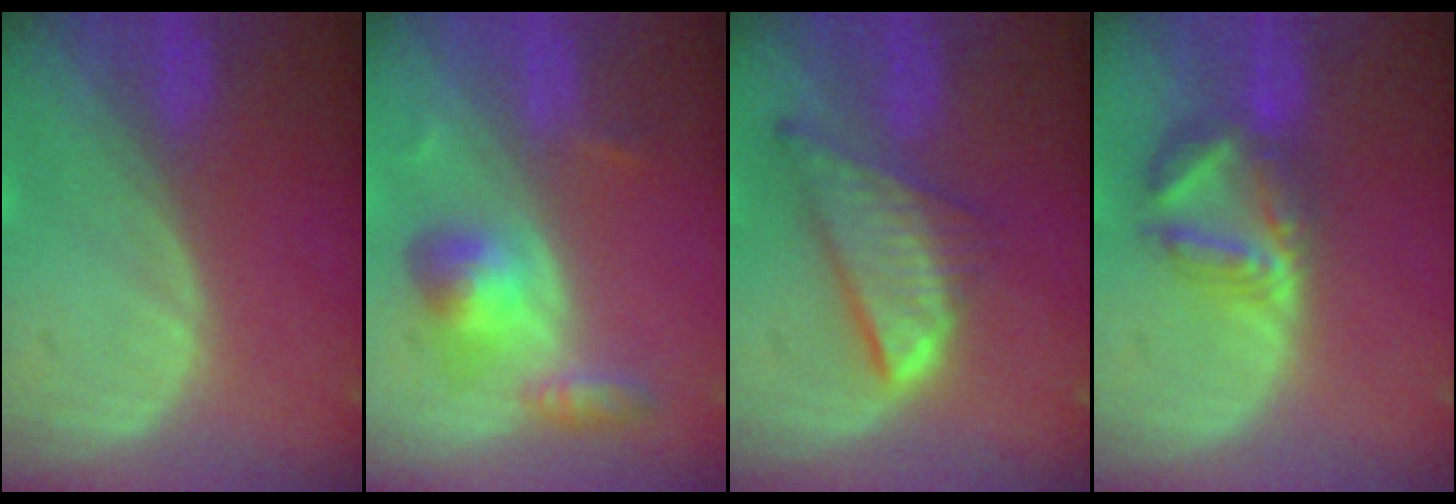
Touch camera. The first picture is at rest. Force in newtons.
{"total": 5.5, "press": 5.3, "slide": 1.5}
{"total": 8.7, "press": 7.5, "slide": 4.4}
{"total": 6.0, "press": 6.0, "slide": 0.3}